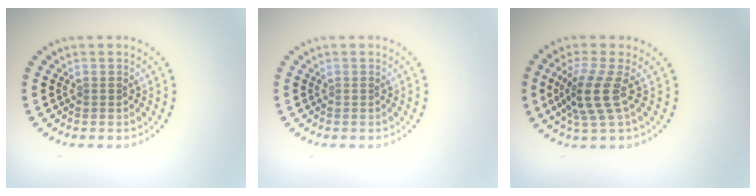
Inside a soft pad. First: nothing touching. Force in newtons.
{"total": 0.0}
{"total": 3.6, "press": 2.7, "slide": 2.3}